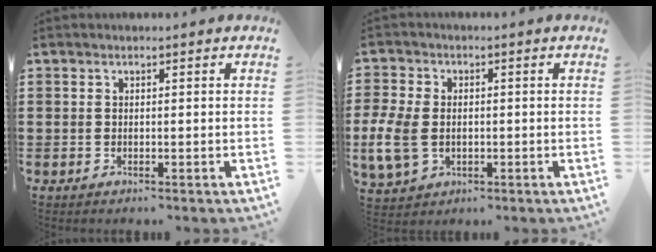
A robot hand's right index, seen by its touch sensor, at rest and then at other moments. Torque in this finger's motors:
{"motor_torque": [1.67, 0.47, 0.71, 0.17]}